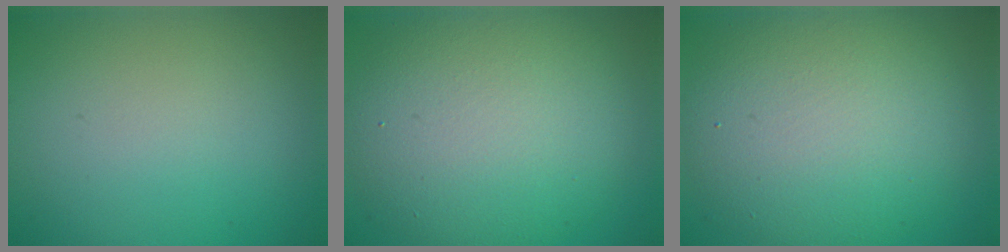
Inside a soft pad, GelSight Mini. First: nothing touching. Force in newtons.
{"total": 9.2, "press": 9.2, "slide": 0.5}
{"total": 9.3, "press": 9.3, "slide": 1.0}